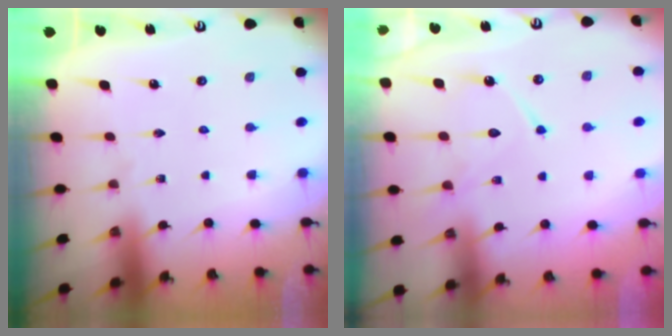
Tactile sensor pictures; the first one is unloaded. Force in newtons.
{"total": 12.3, "press": 12.2, "slide": 1.1}